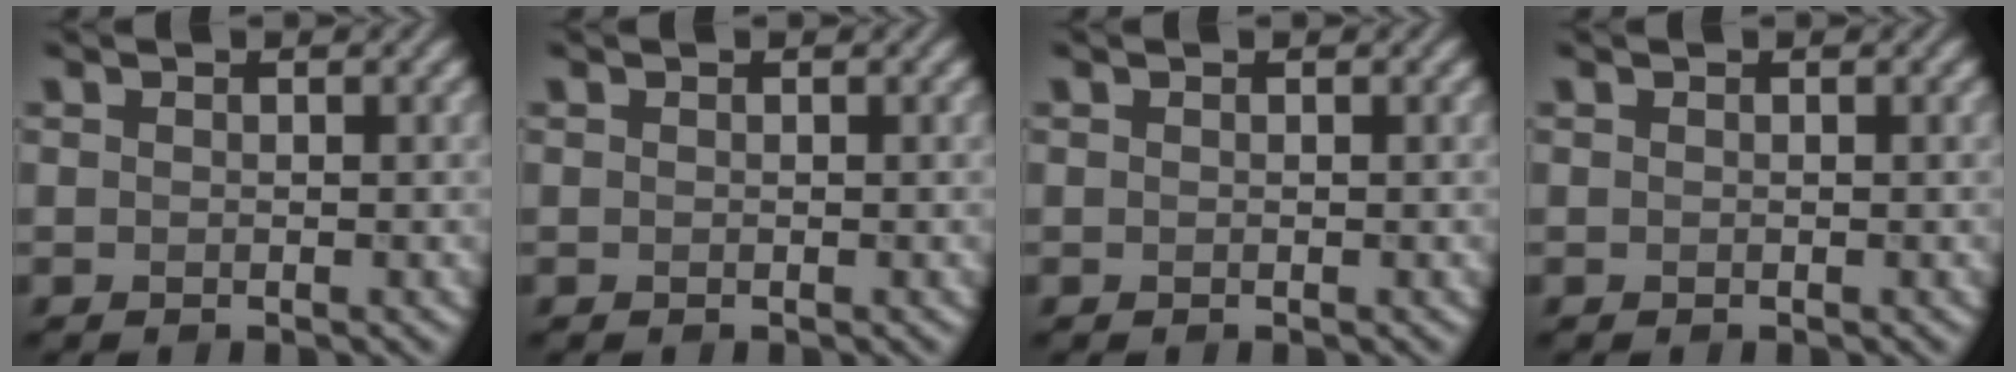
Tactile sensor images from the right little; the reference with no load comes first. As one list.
[{"total": 0.0}, {"total": 0.0}, {"total": 0.0}]